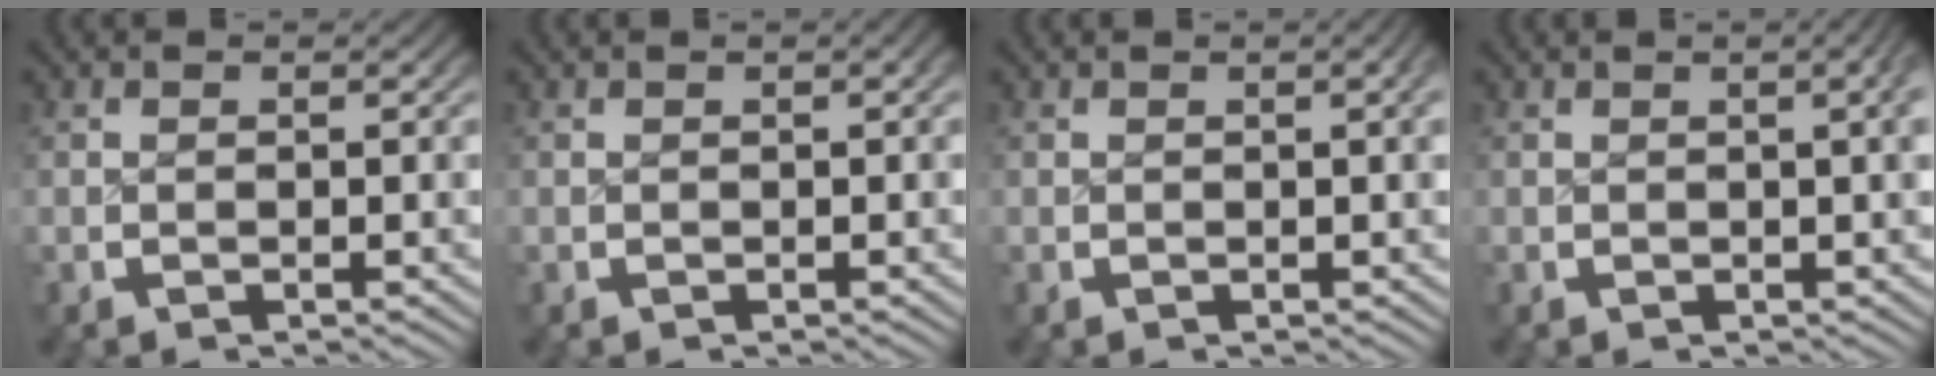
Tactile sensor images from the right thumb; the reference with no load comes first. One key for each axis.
{"total": 0.6, "fx": 0.0, "fy": 0.1, "fz": 0.6, "tx": -0.007, "ty": 0.003, "tz": 0.000}
{"total": 1.4, "fx": 0.0, "fy": 0.2, "fz": 1.4, "tx": -0.017, "ty": 0.005, "tz": 0.003}
{"total": 3.9, "fx": 0.7, "fy": 1.4, "fz": 3.5, "tx": -0.032, "ty": 0.014, "tz": 0.005}